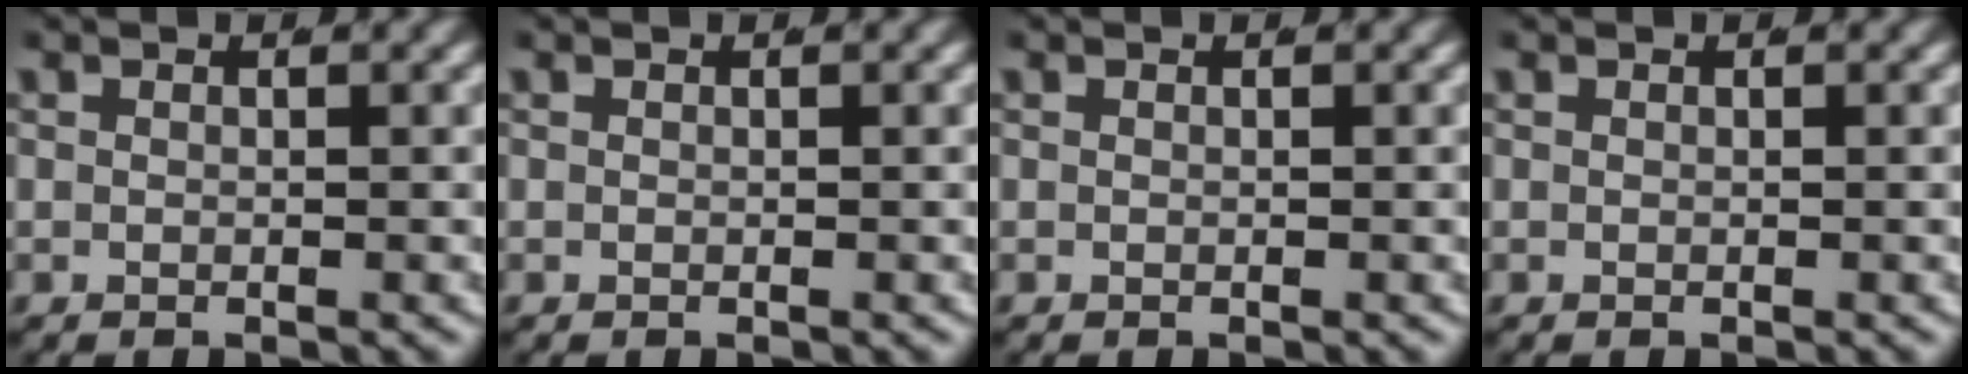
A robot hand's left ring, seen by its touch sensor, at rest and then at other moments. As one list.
[{"total": 0.0}, {"total": 0.0}, {"total": 0.0}]